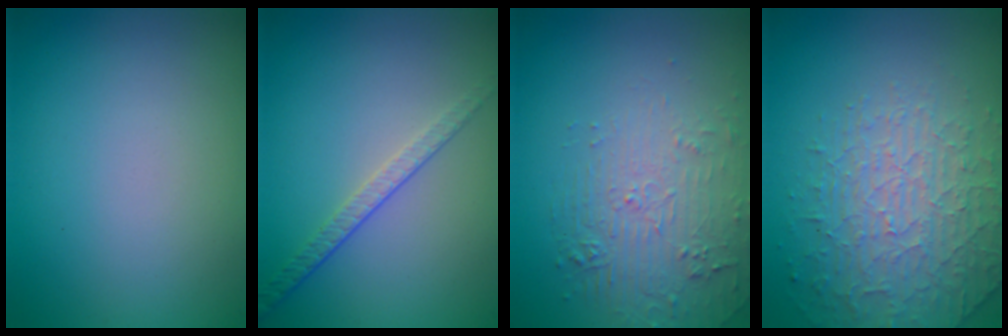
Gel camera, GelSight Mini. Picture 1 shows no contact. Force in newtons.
{"total": 1.9, "press": 1.4, "slide": 1.3}
{"total": 2.1, "press": 1.5, "slide": 1.5}
{"total": 3.9, "press": 3.9, "slide": 0.5}